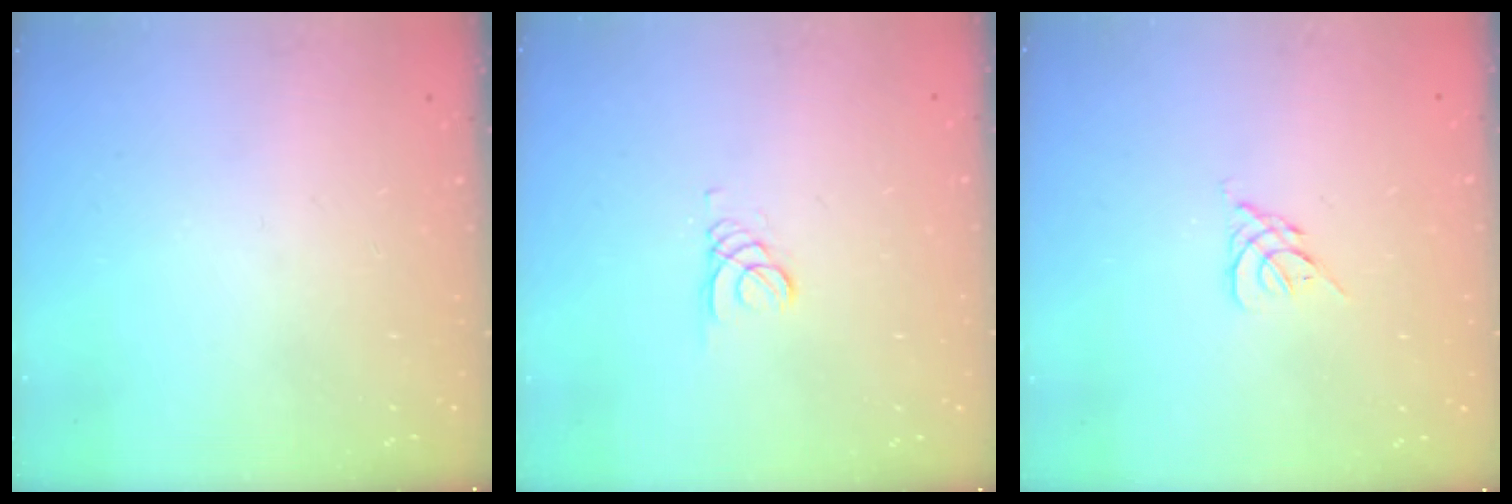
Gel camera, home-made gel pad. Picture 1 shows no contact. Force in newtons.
{"total": 1.5, "press": 1.5, "slide": 0.1}
{"total": 2.6, "press": 2.5, "slide": 0.7}